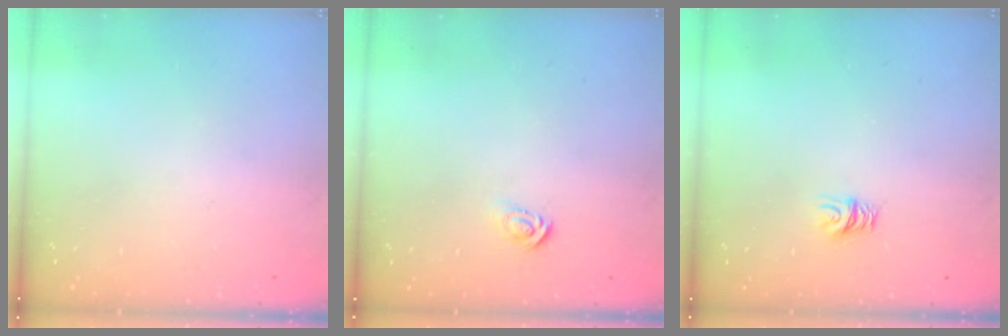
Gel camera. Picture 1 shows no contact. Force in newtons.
{"total": 2.9, "press": 2.9, "slide": 0.2}
{"total": 6.2, "press": 6.2, "slide": 0.5}